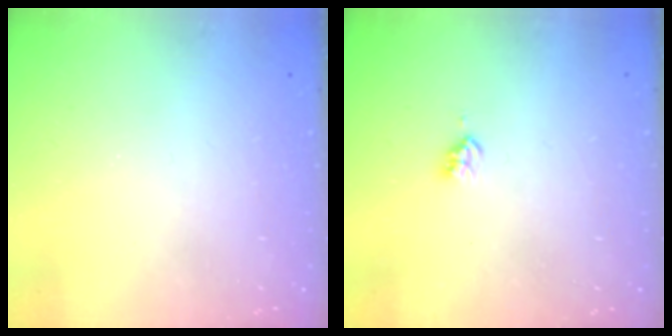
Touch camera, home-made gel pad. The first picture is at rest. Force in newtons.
{"total": 3.3, "press": 3.3, "slide": 0.5}